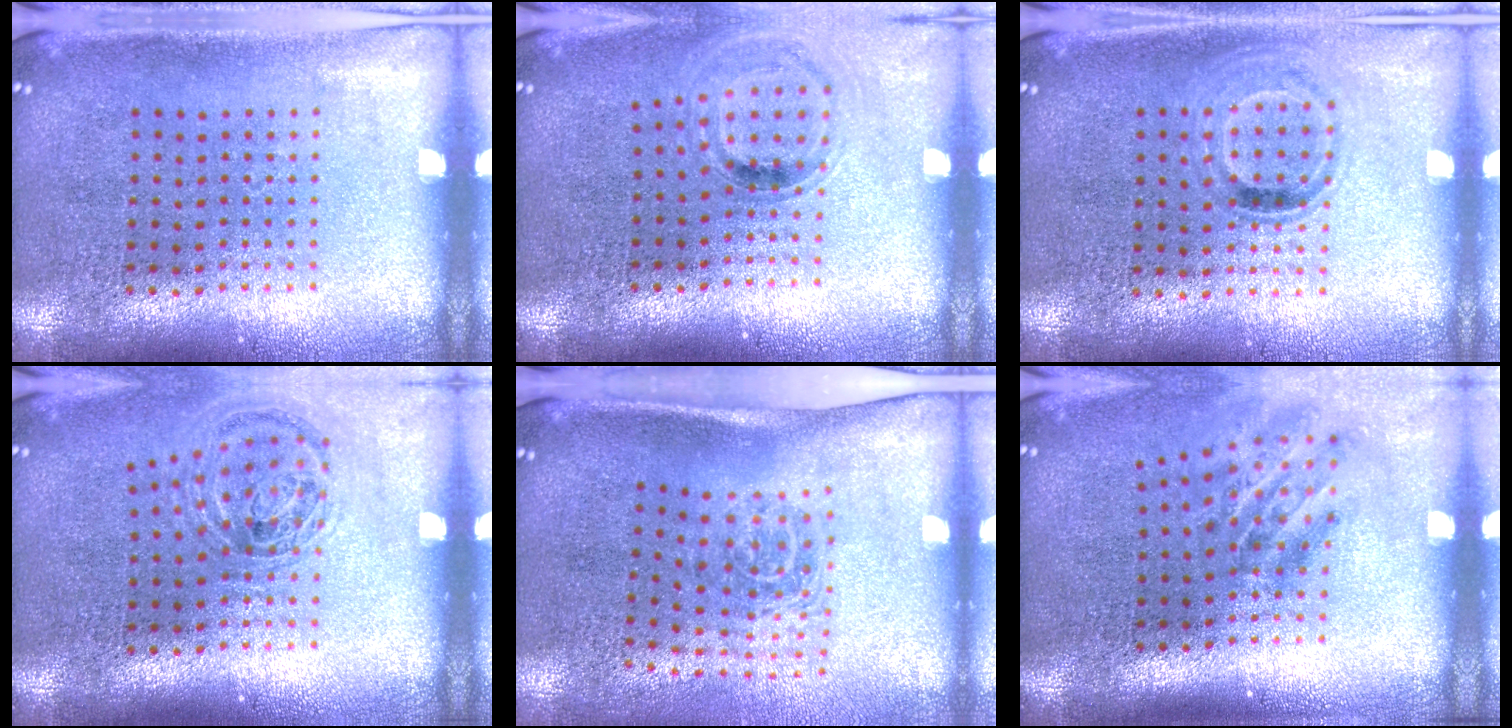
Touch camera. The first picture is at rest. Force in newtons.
{"total": 0.8, "press": 0.8, "slide": 0.2}
{"total": 1.0, "press": 0.9, "slide": 0.6}
{"total": 1.2, "press": 1.1, "slide": 0.4}
{"total": 1.7, "press": 1.2, "slide": 1.2}
{"total": 1.9, "press": 1.2, "slide": 1.5}